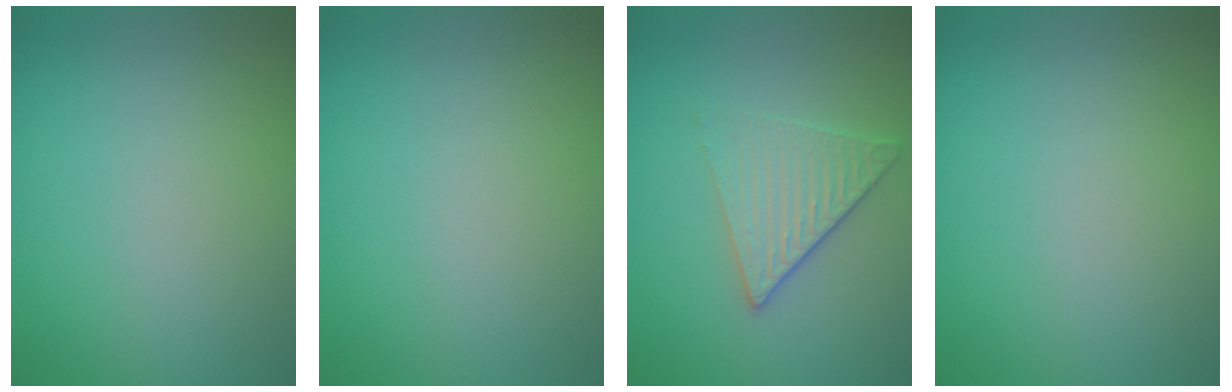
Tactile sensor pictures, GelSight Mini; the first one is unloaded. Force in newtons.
{"total": 0.0}
{"total": 3.4, "press": 2.8, "slide": 1.9}
{"total": 0.0}